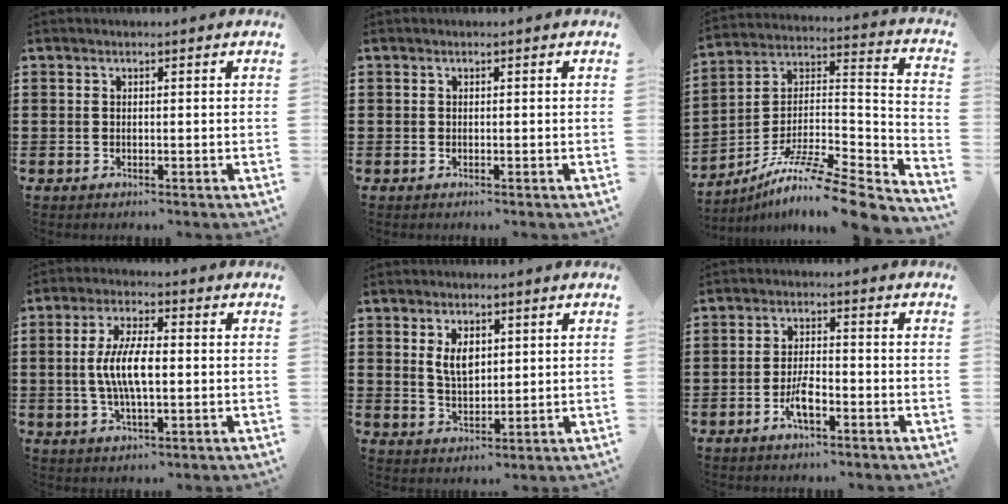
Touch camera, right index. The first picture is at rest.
{"total": 0.0}
{"total": 10.7, "force": [-8.6, 0.8, 6.2], "torque": [-0.105, 0.003, -0.169]}
{"total": 7.8, "force": [-0.3, 2.7, 7.3], "torque": [-0.159, -0.004, -0.014]}
{"total": 4.5, "force": [1.6, 2.6, 3.4], "torque": [-0.066, 0.006, 0.025]}
{"total": 4.3, "force": [-2.3, 1.5, 3.3], "torque": [-0.074, 0.001, -0.048]}